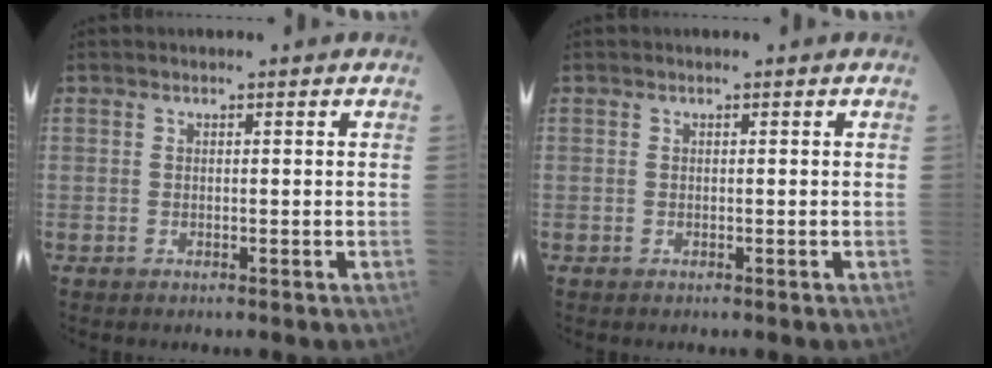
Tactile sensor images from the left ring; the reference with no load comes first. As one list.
[{"total": 0.0}]